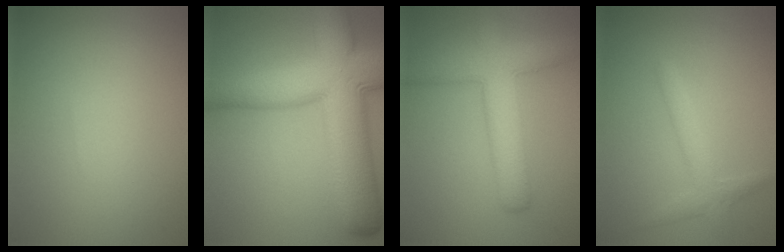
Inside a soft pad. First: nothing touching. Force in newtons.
{"total": 13.4, "press": 13.4, "slide": 0.5}
{"total": 6.1, "press": 6.1, "slide": 0.2}
{"total": 2.2, "press": 2.2, "slide": 0.1}